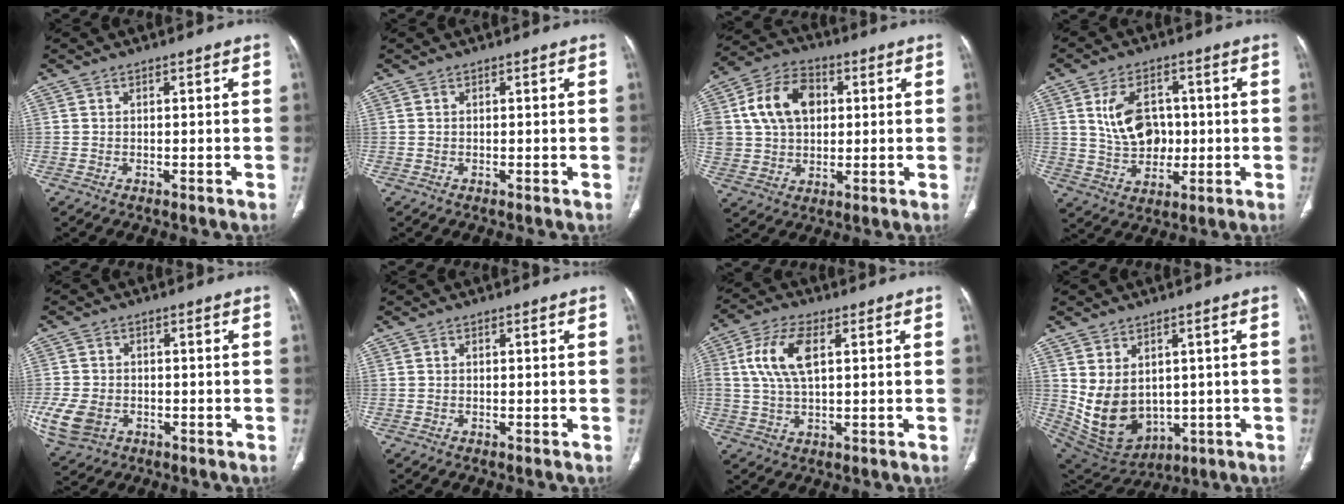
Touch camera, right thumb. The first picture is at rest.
{"total": 0.0}
{"total": 14.8, "force": [3.2, 10.8, 9.5], "torque": [-0.155, 0.015, 0.057]}
{"total": 10.6, "force": [1.5, 7.7, 7.0], "torque": [-0.098, -0.001, 0.037]}
{"total": 8.9, "force": [-2.6, 6.8, 5.2], "torque": [-0.116, 0.003, -0.039]}
{"total": 0.0}
{"total": 9.5, "force": [2.3, 4.6, 8.0], "torque": [-0.171, 0.009, 0.043]}
{"total": 12.1, "force": [0.8, 9.1, 8.0], "torque": [-0.126, -0.011, 0.056]}